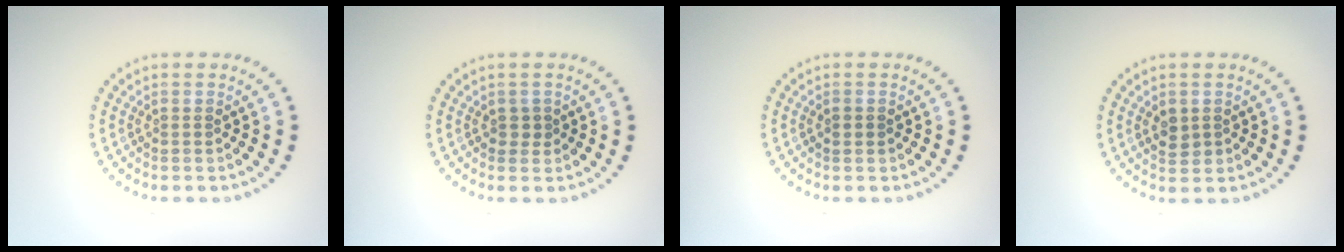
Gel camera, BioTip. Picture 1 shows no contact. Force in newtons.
{"total": 1.0, "press": 0.9, "slide": 0.3}
{"total": 1.0, "press": 1.0, "slide": 0.1}
{"total": 1.7, "press": 1.7, "slide": 0.1}